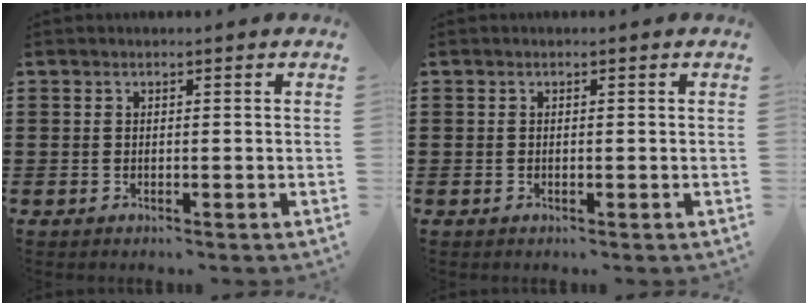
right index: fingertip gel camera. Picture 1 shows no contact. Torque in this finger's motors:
{"motor_torque": [-0.07, 0.33, 0.00, 0.00]}